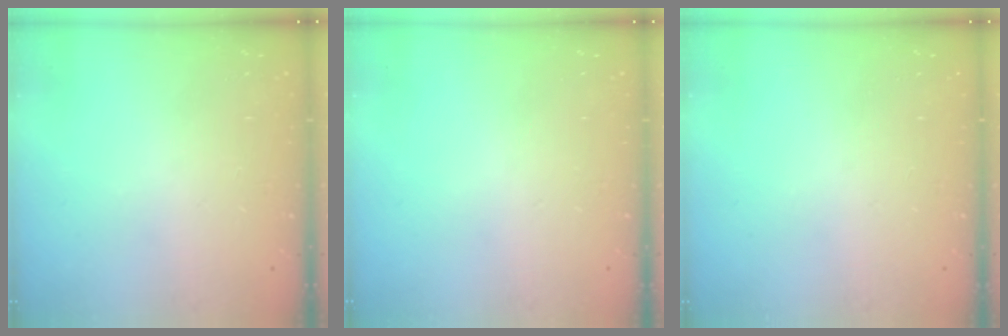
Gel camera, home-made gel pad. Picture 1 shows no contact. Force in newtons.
{"total": 0.0}
{"total": 0.0}